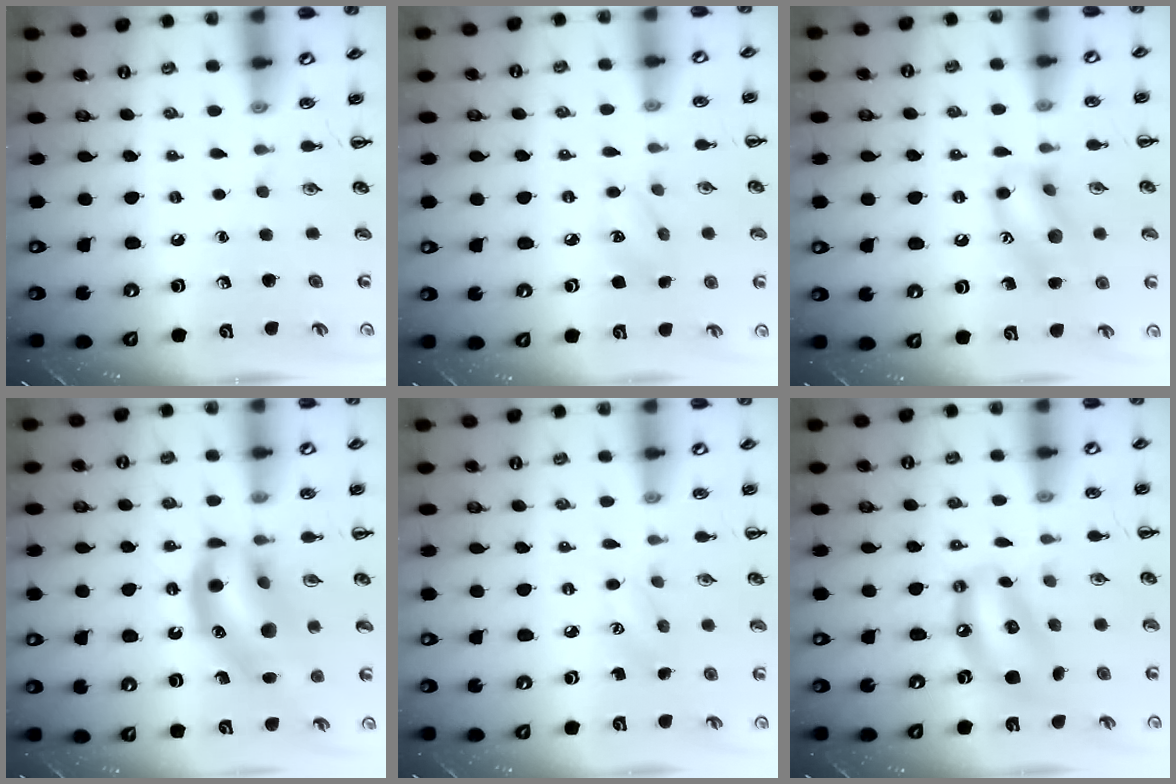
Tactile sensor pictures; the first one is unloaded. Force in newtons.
{"total": 5.5, "press": 5.4, "slide": 1.2}
{"total": 13.7, "press": 13.6, "slide": 1.7}
{"total": 15.9, "press": 15.5, "slide": 3.7}
{"total": 5.5, "press": 5.3, "slide": 1.5}
{"total": 11.1, "press": 10.7, "slide": 2.9}